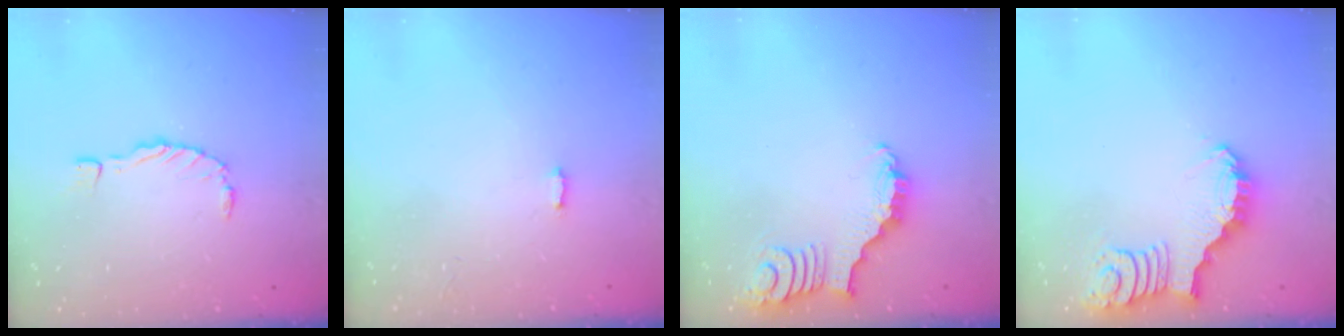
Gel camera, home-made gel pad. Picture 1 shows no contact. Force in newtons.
{"total": 3.6, "press": 3.6, "slide": 0.3}
{"total": 2.7, "press": 2.7, "slide": 0.4}
{"total": 2.9, "press": 2.9, "slide": 0.1}